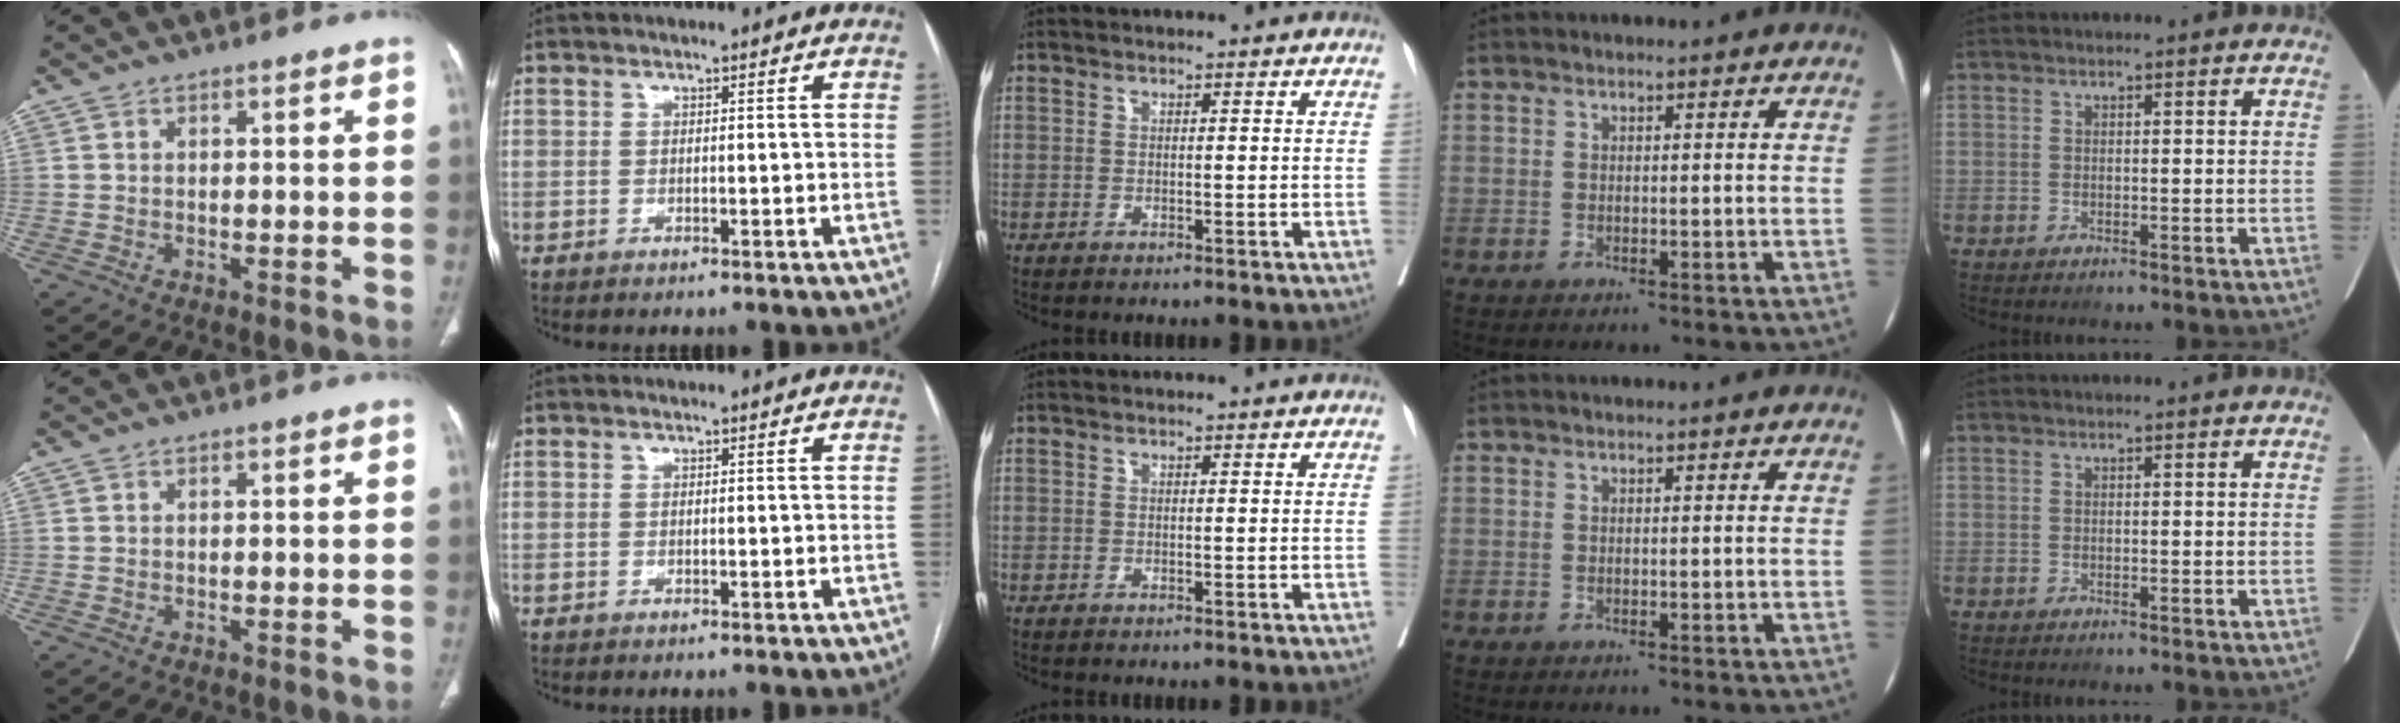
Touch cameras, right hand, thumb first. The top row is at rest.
{}